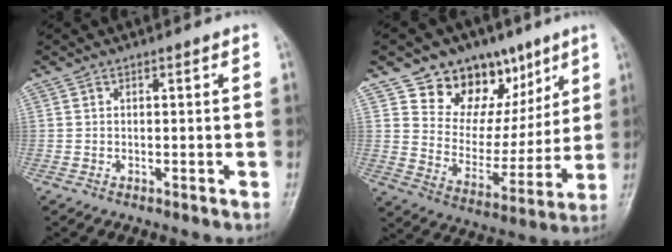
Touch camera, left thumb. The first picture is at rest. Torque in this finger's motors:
{"motor_torque": [0.25, 0.19, -0.37, -0.39, 0.09]}